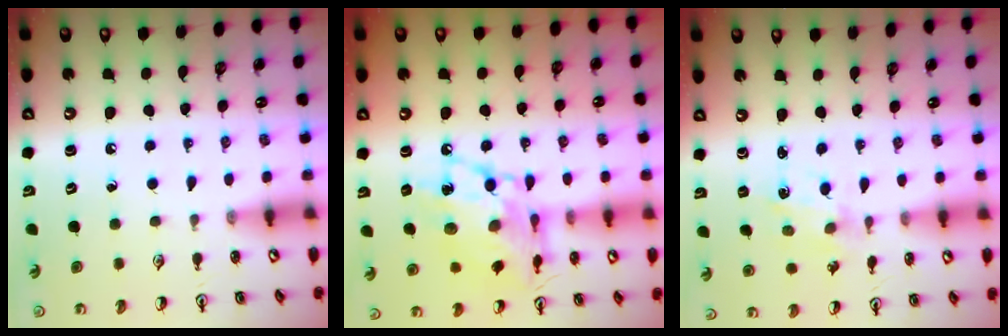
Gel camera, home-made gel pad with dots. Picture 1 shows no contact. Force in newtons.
{"total": 15.6, "press": 15.5, "slide": 1.3}
{"total": 0.8, "press": 0.8, "slide": 0.2}